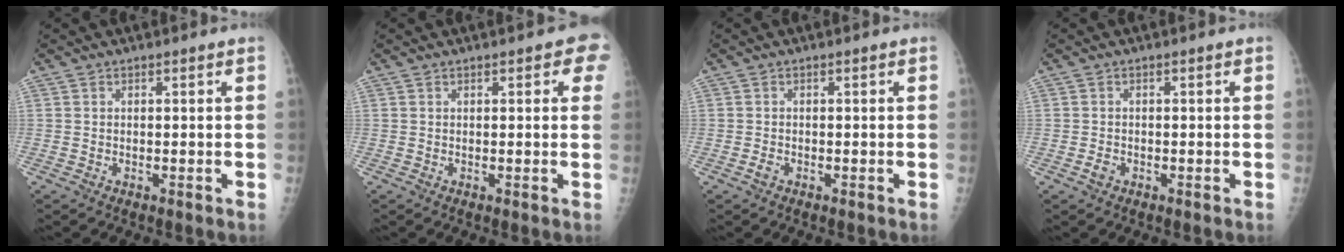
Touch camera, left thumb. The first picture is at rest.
{"total": 3.4, "force": [1.5, 1.5, 2.7], "torque": [-0.010, 0.001, 0.008]}
{"total": 0.8, "force": [-0.5, 0.5, 0.5], "torque": [-0.012, -0.001, -0.011]}
{"total": 1.2, "force": [-0.6, 0.8, 0.6], "torque": [-0.012, 0.001, -0.012]}